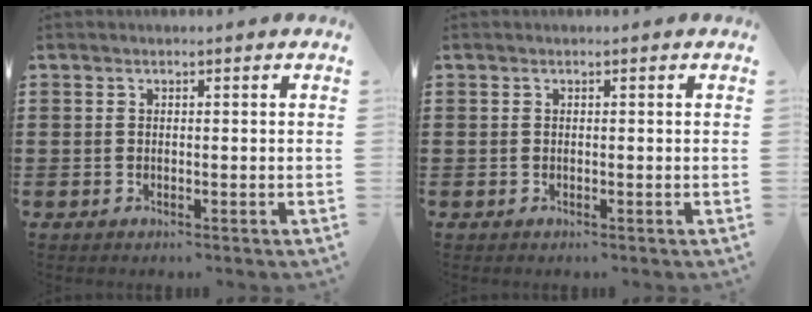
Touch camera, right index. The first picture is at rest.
{"total": 0.0}